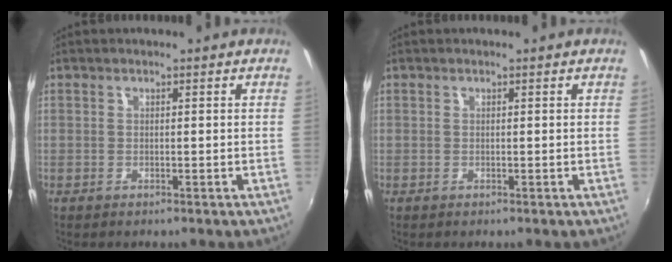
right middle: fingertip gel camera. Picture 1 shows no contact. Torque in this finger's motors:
{"motor_torque": [0.00, 0.00, 0.00, 0.01]}